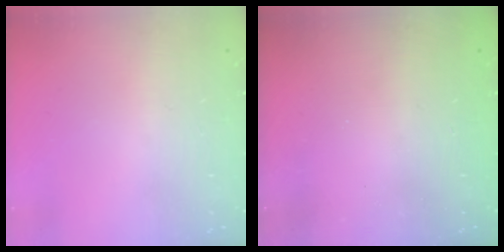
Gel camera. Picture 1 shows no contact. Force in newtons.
{"total": 2.3, "press": 2.2, "slide": 0.8}